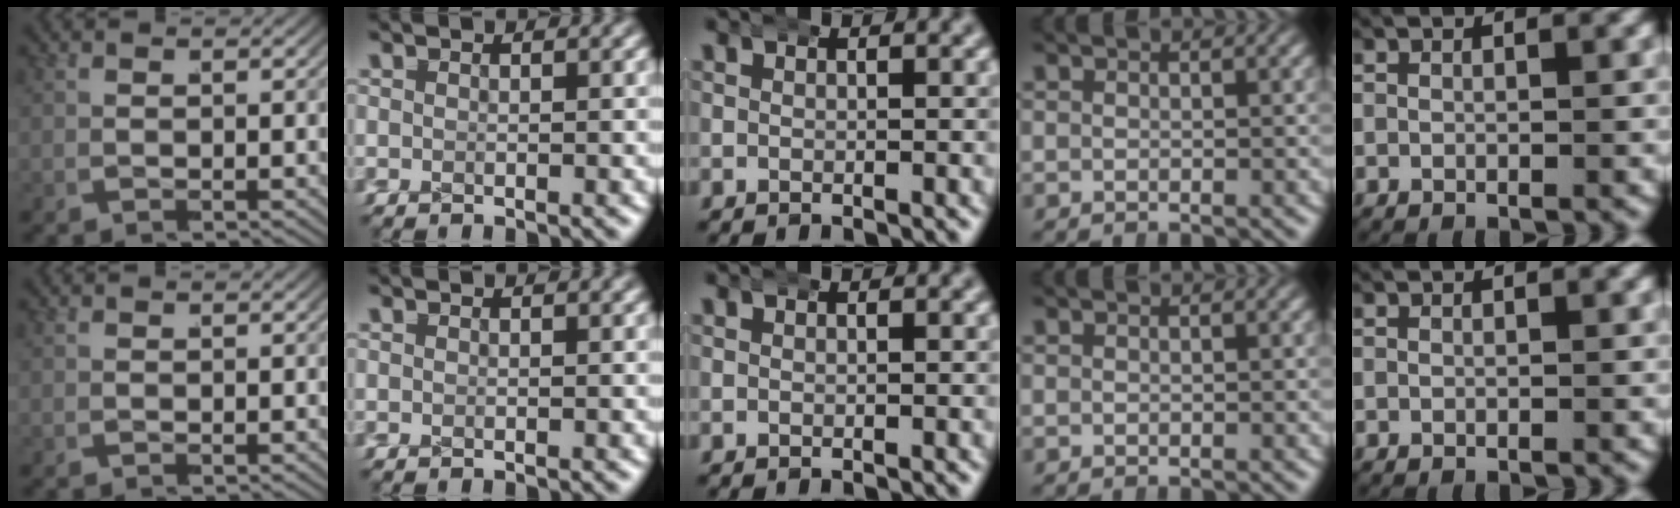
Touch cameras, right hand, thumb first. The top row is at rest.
{}